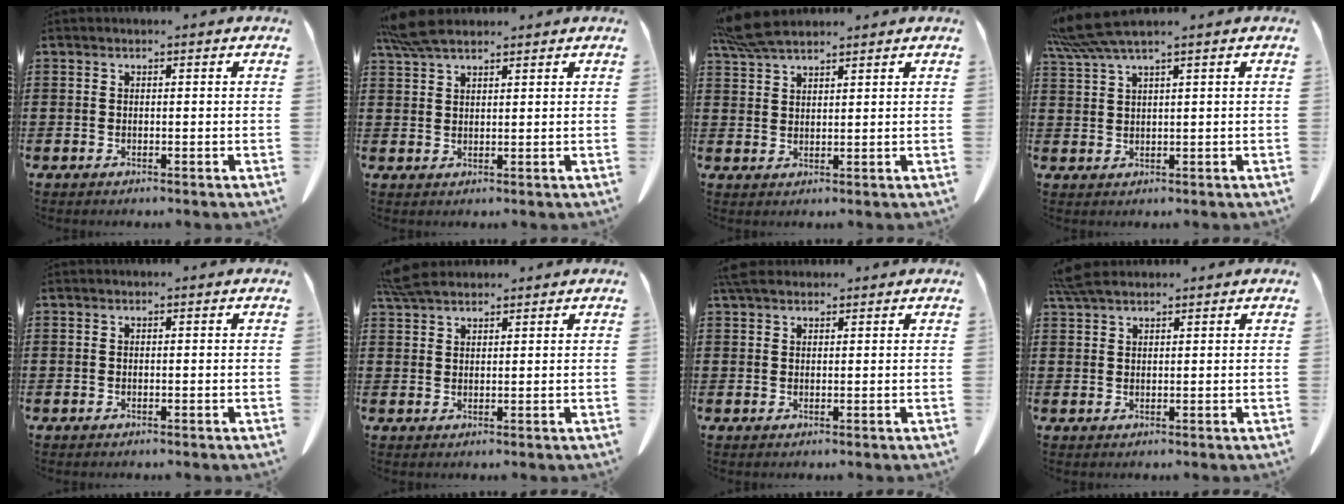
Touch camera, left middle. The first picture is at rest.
{"total": 5.3, "force": [4.3, 1.2, 3.0], "torque": [-0.077, -0.006, 0.080]}
{"total": 5.8, "force": [4.8, 1.2, 3.1], "torque": [-0.073, -0.006, 0.093]}
{"total": 4.8, "force": [3.6, -0.2, 3.3], "torque": [-0.087, -0.013, 0.062]}
{"total": 0.0}
{"total": 4.1, "force": [3.6, 1.0, 1.6], "torque": [-0.042, -0.002, 0.071]}
{"total": 2.7, "force": [2.3, 1.1, 1.1], "torque": [-0.028, 0.004, 0.047]}
{"total": 3.5, "force": [3.0, 0.9, 1.6], "torque": [-0.040, -0.001, 0.060]}